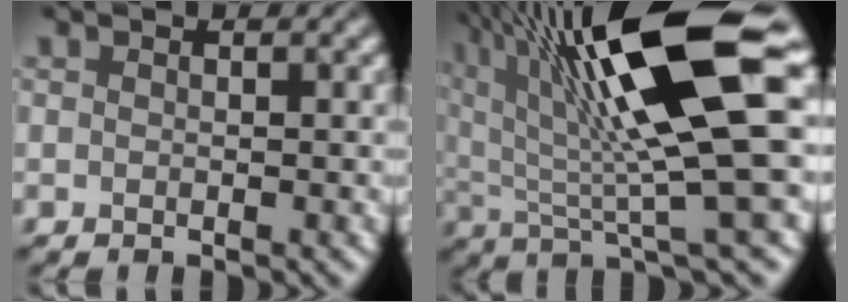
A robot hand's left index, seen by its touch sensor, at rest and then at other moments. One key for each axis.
{"total": 13.8, "fx": 4.7, "fy": 2.8, "fz": 12.7, "tx": -0.207, "ty": 0.009, "tz": 0.077}